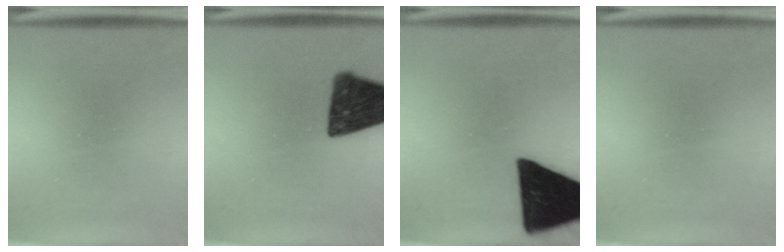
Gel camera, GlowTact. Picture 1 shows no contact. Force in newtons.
{"total": 16.6}
{"total": 19.5}
{"total": 0.0}